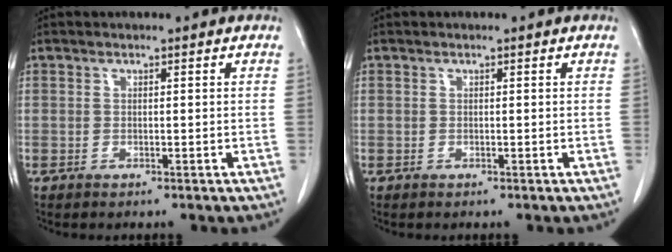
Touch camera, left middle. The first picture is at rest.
{"total": 0.0}